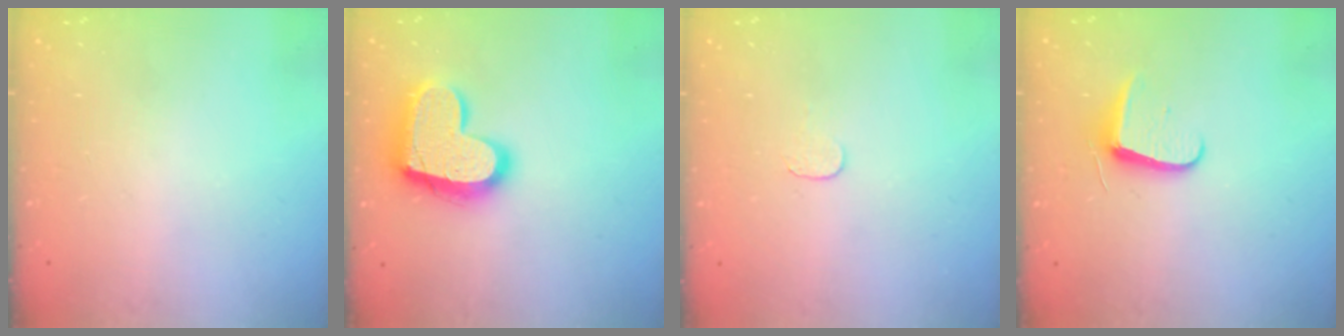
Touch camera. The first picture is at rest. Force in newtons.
{"total": 18.3, "press": 18.3, "slide": 1.2}
{"total": 3.7, "press": 3.7, "slide": 0.4}
{"total": 7.8, "press": 7.7, "slide": 0.4}